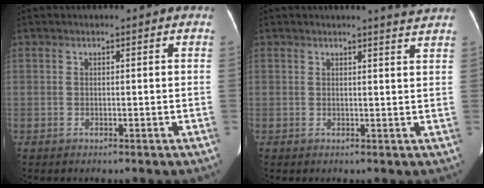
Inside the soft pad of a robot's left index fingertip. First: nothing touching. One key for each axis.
{"total": 2.6, "fx": 2.4, "fy": -0.7, "fz": 0.4, "tx": -0.012, "ty": -0.014, "tz": 0.020}